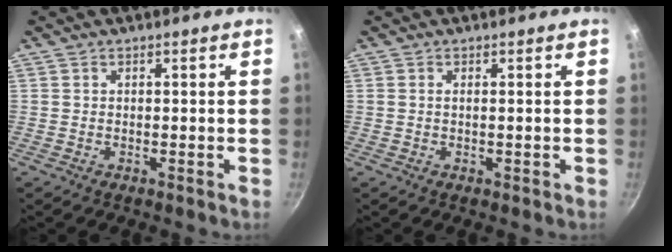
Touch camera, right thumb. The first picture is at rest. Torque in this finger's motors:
{"motor_torque": [0.00, -0.10, 0.38, 0.04, -0.06]}